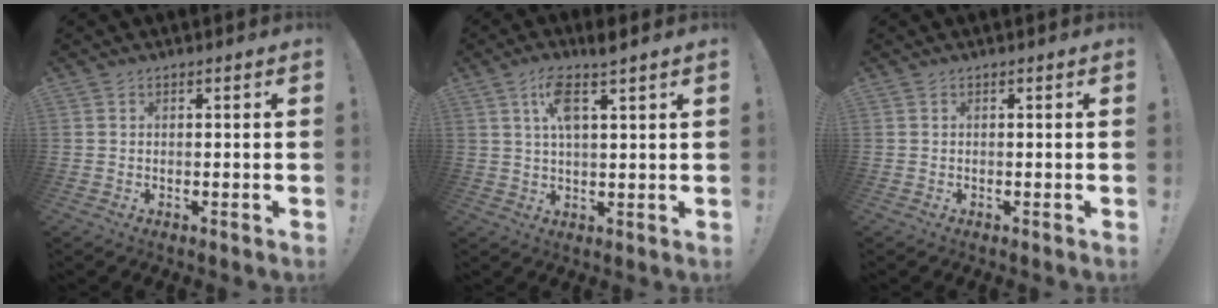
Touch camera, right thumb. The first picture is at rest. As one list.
[{"total": 7.8, "force": [4.0, 1.8, 6.5], "torque": [-0.114, -0.009, 0.067]}, {"total": 0.0}]